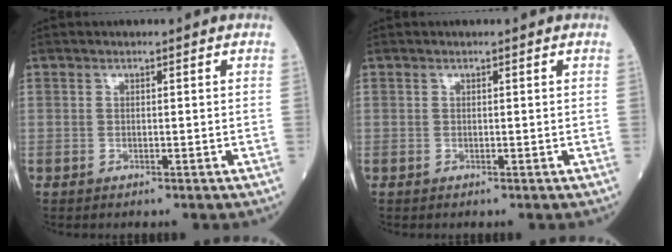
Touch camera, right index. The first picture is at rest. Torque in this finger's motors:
{"motor_torque": [0.00, 0.00, 0.04, 0.00]}